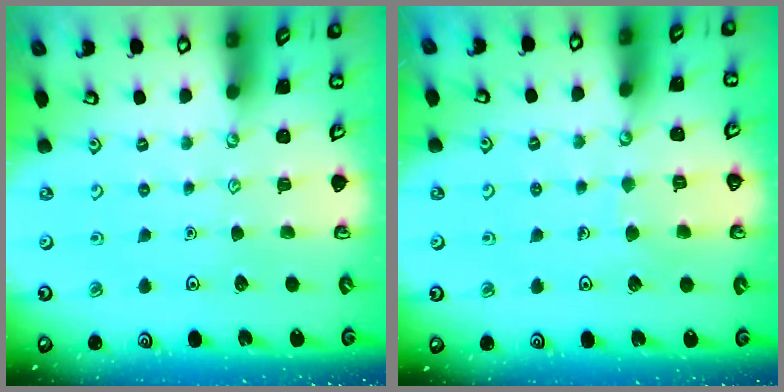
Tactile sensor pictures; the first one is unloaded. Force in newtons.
{"total": 5.5, "press": 5.5, "slide": 0.6}